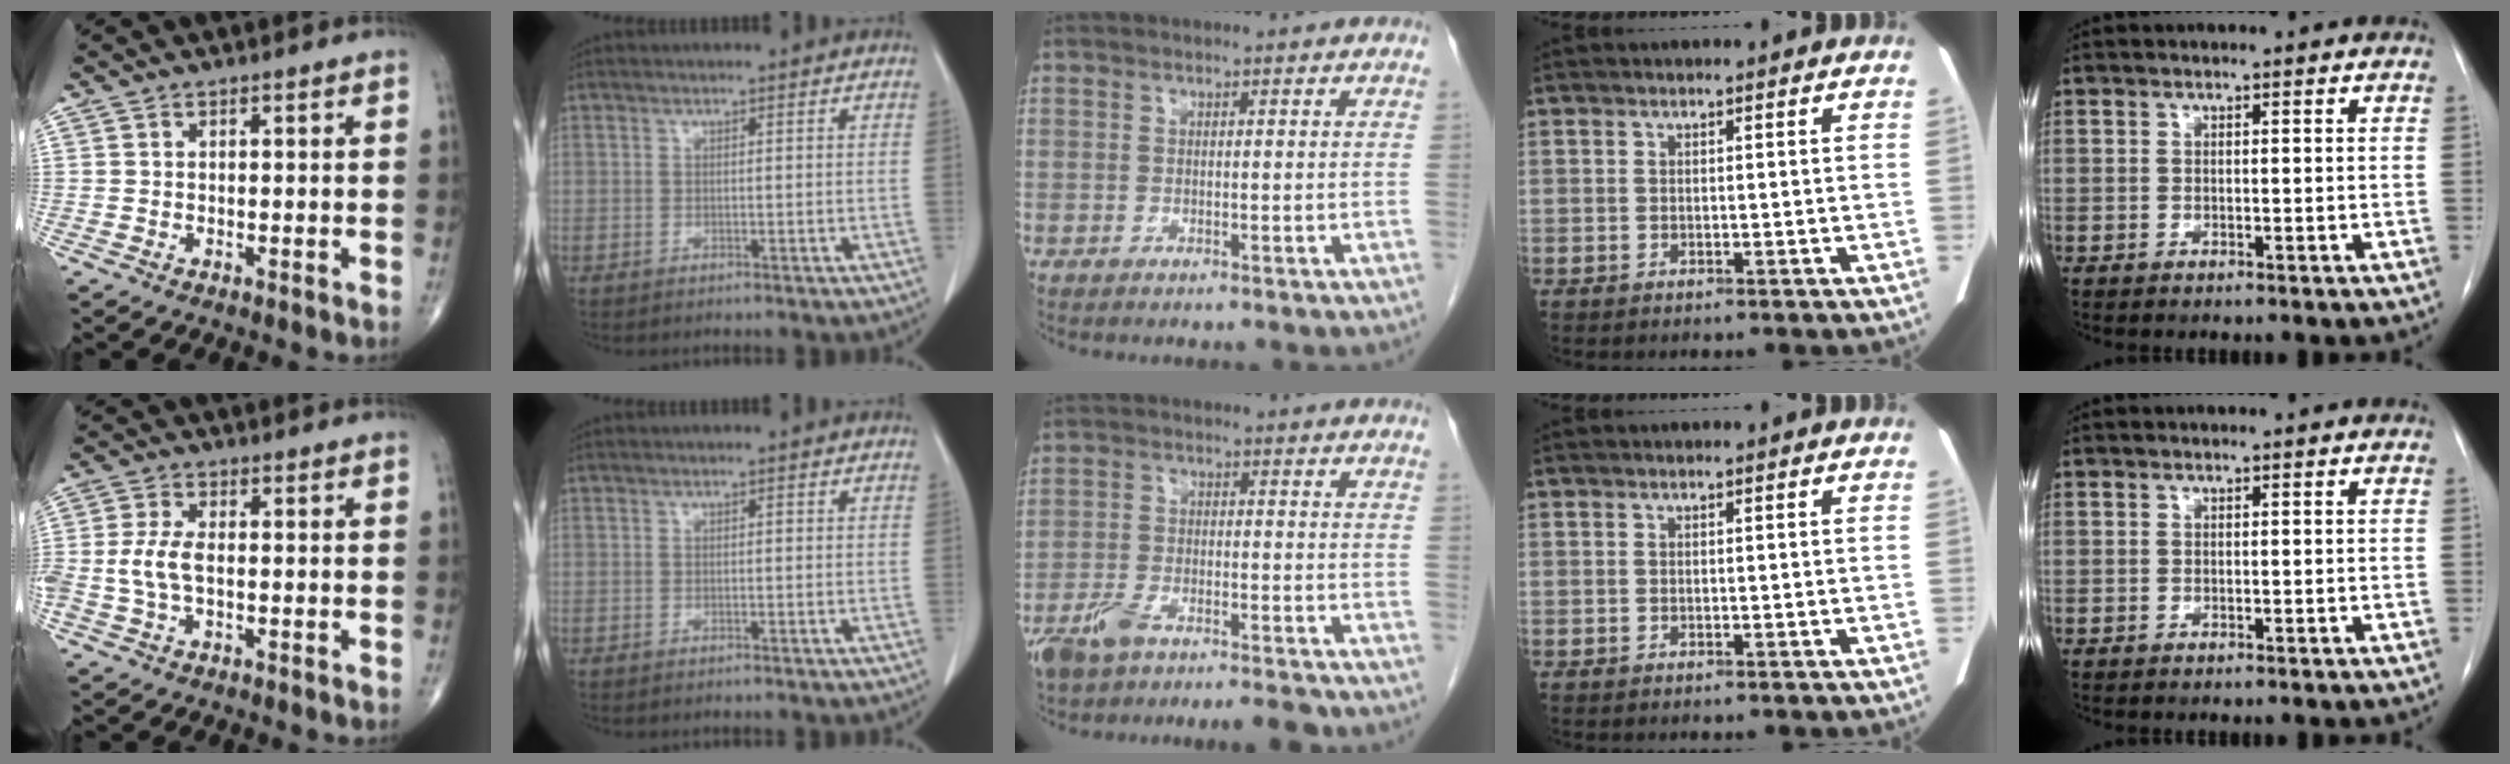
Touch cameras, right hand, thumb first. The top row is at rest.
{"thumb": {"total": 5.3, "force": [-0.7, 2.7, 4.5], "torque": [-0.112, 0.010, -0.015]}, "middle": {"total": 8.9, "force": [-7.2, 2.2, 4.8], "torque": [-0.088, -0.004, -0.122]}}